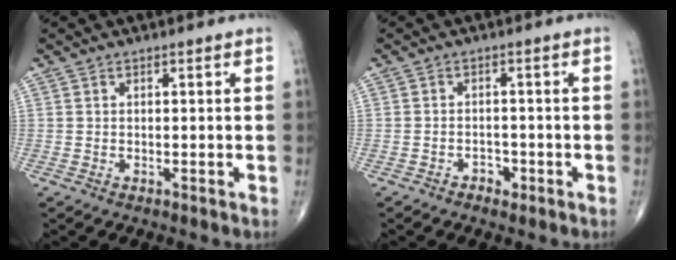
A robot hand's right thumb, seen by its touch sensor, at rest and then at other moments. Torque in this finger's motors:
{"motor_torque": [0.31, -0.07, 0.11, -0.37, -0.02]}